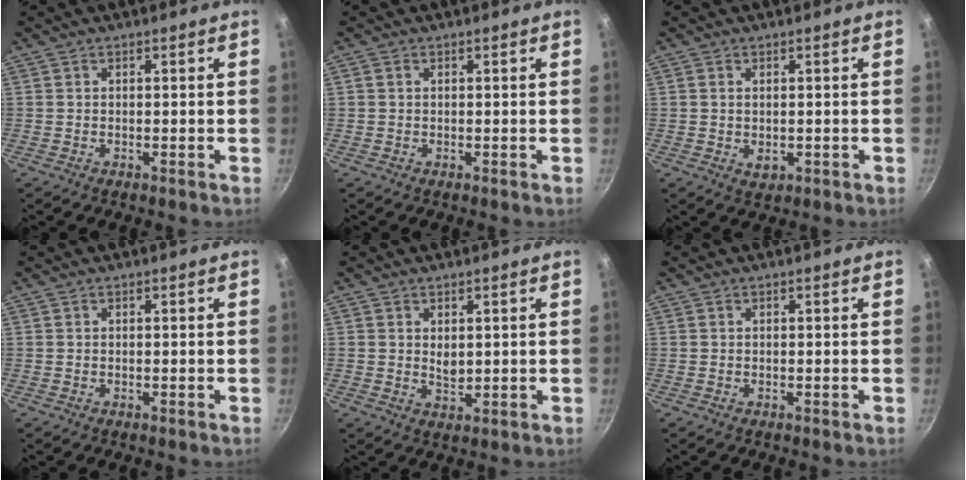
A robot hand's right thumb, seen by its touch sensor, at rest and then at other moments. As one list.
[{"total": 0.6, "force": [0.2, 0.5, 0.4], "torque": [-0.007, 0.003, 0.002]}, {"total": 2.4, "force": [-0.1, 1.6, 1.8], "torque": [-0.028, -0.005, 0.001]}, {"total": 0.0}, {"total": 2.8, "force": [0.9, 1.7, 2.0], "torque": [-0.029, -0.009, 0.016]}, {"total": 0.0}]